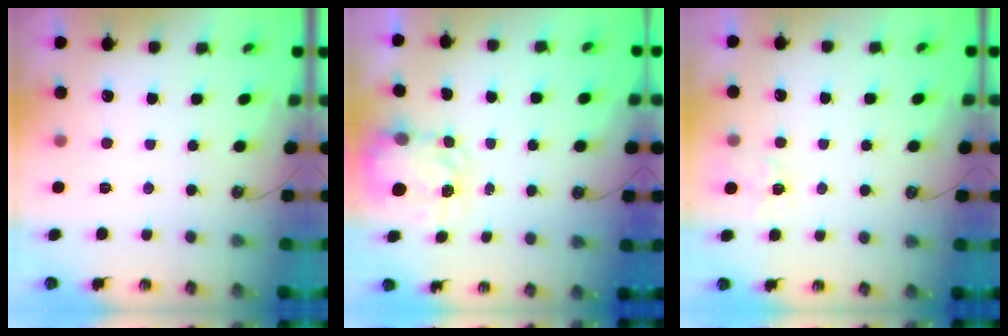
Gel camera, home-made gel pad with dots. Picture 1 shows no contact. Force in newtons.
{"total": 3.5, "press": 3.5, "slide": 0.4}
{"total": 3.0, "press": 3.0, "slide": 0.4}